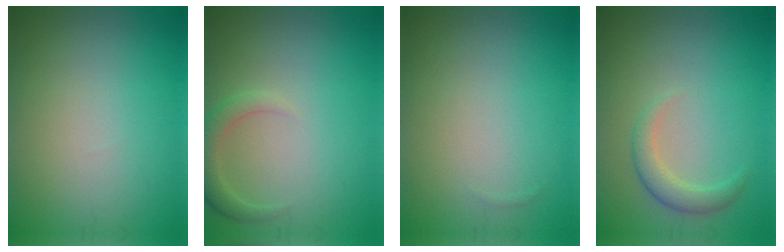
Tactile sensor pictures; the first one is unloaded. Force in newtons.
{"total": 2.2, "press": 2.2, "slide": 0.3}
{"total": 0.0}
{"total": 2.2, "press": 2.2, "slide": 0.1}